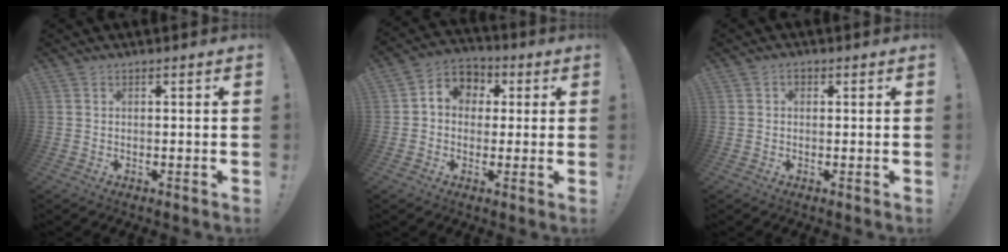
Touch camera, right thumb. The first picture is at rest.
{"total": 7.6, "force": [0.7, 6.9, 2.9], "torque": [-0.037, 0.005, 0.018]}
{"total": 1.3, "force": [0.0, 1.0, 0.8], "torque": [-0.020, 0.008, 0.001]}